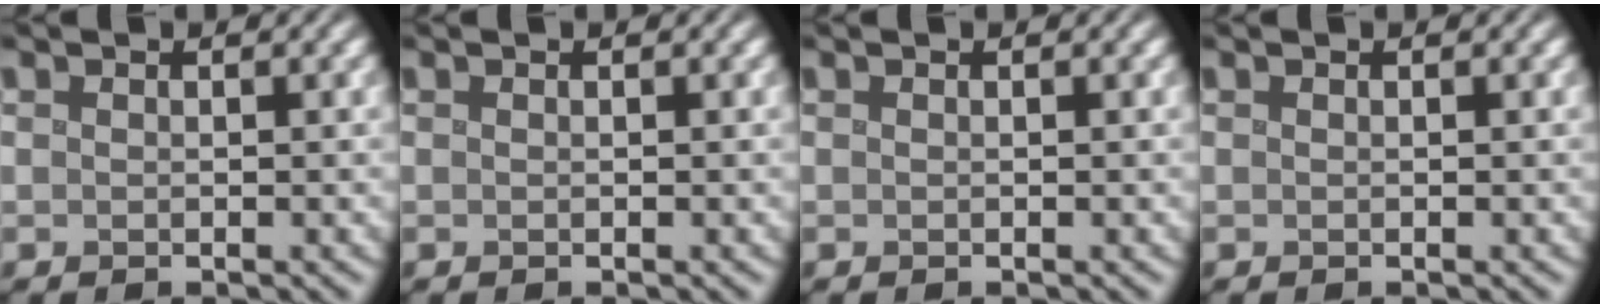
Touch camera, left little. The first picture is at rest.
{"total": 0.0}
{"total": 0.0}
{"total": 0.0}